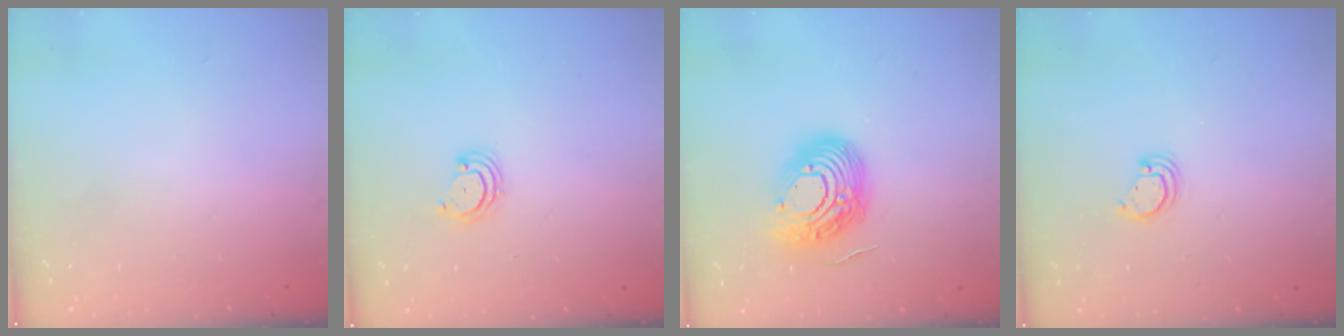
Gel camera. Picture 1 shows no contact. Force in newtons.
{"total": 3.1, "press": 3.0, "slide": 0.4}
{"total": 14.5, "press": 14.5, "slide": 1.5}
{"total": 3.5, "press": 3.5, "slide": 0.3}